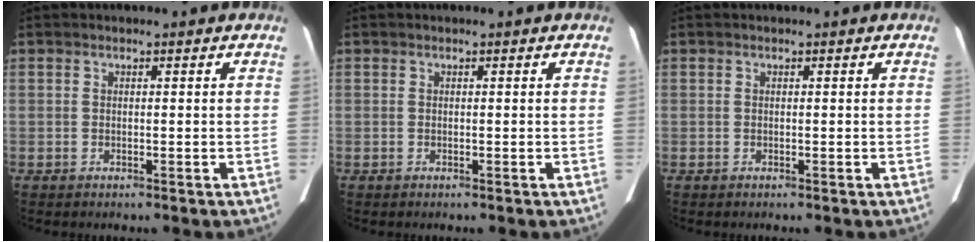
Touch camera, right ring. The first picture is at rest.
{"total": 0.0}
{"total": 0.0}